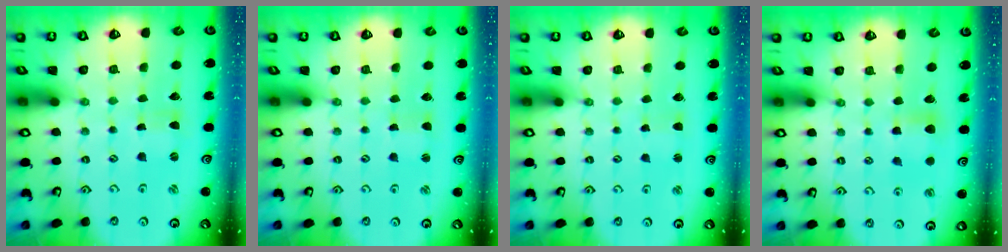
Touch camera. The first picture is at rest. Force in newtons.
{"total": 1.3, "press": 1.3, "slide": 0.0}
{"total": 1.7, "press": 1.6, "slide": 0.2}
{"total": 5.4, "press": 5.4, "slide": 0.8}